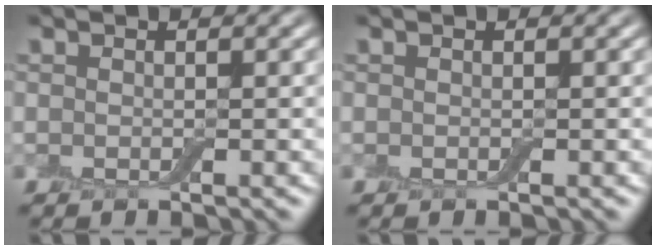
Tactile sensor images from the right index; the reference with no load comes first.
{"total": 0.0}